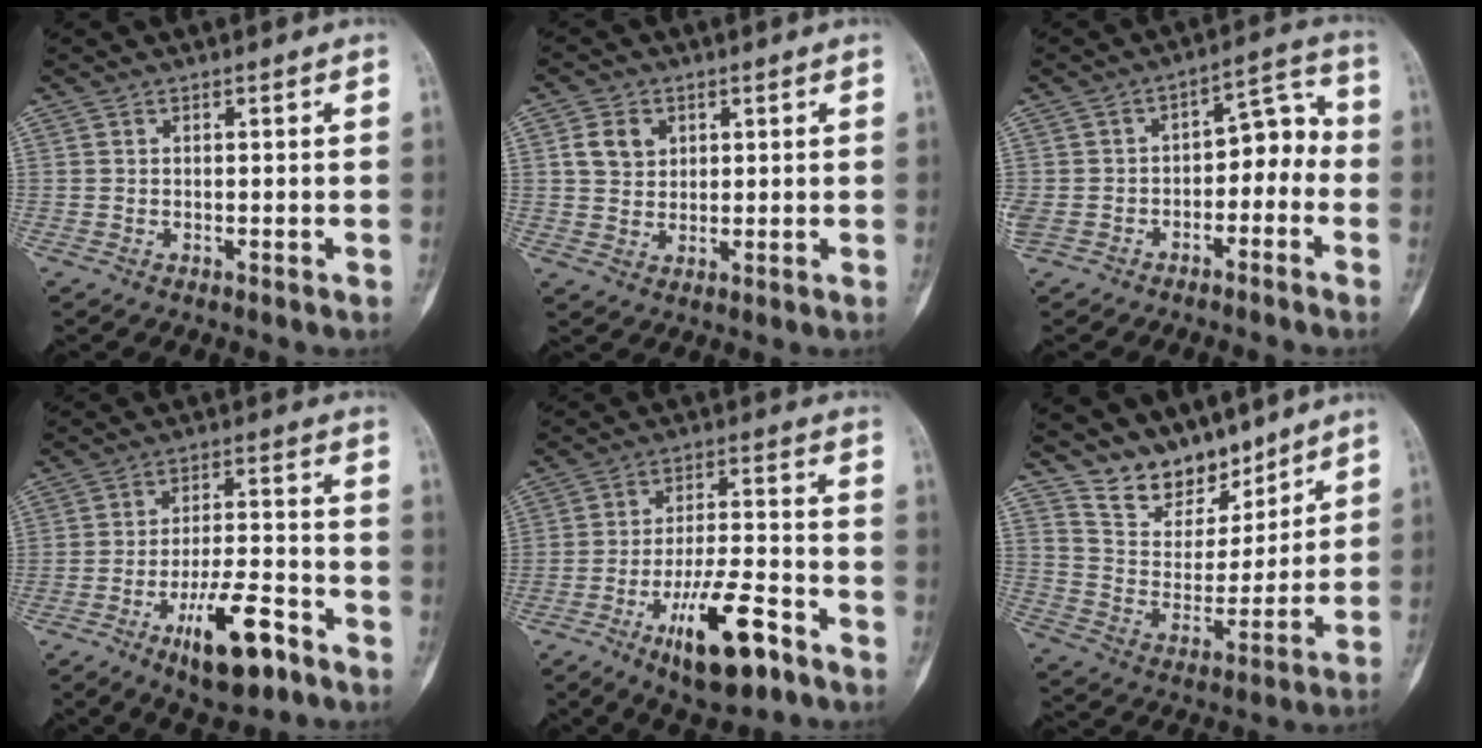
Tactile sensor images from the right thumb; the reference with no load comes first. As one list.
[{"total": 5.5, "force": [1.9, 4.4, 2.7], "torque": [-0.030, -0.005, 0.036]}, {"total": 11.6, "force": [-3.3, 7.7, 8.0], "torque": [-0.111, 0.054, -0.055]}, {"total": 12.8, "force": [-7.2, 4.3, 9.6], "torque": [-0.155, 0.043, -0.114]}, {"total": 14.3, "force": [-7.9, 4.6, 11.0], "torque": [-0.183, 0.046, -0.126]}, {"total": 12.6, "force": [10.5, 6.1, 3.3], "torque": [-0.023, -0.075, 0.201]}]